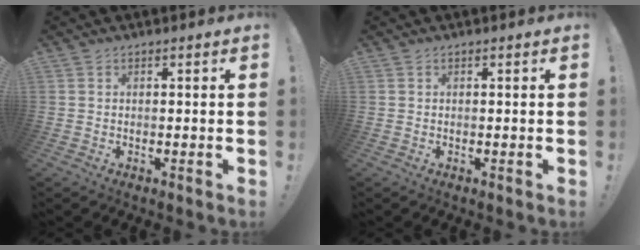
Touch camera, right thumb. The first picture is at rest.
{"total": 0.0}